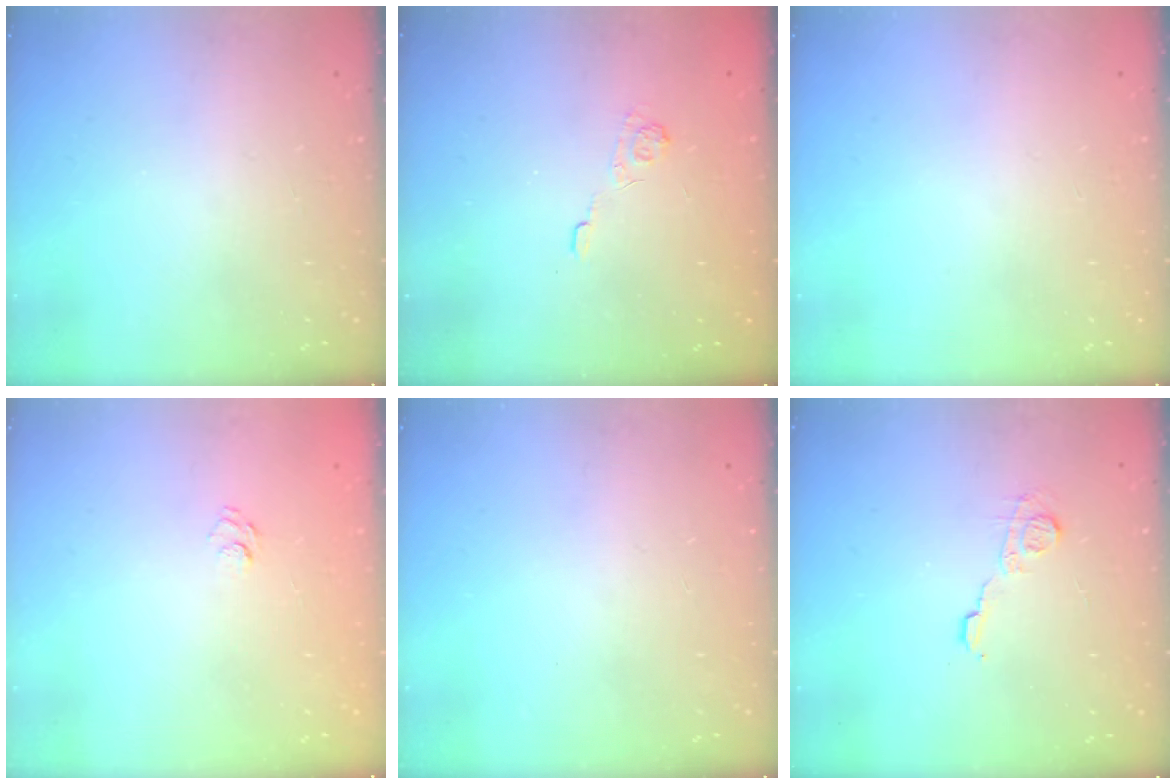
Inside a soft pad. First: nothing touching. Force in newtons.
{"total": 3.7, "press": 3.4, "slide": 1.4}
{"total": 0.0}
{"total": 5.8, "press": 5.7, "slide": 1.1}
{"total": 0.0}
{"total": 7.3, "press": 7.2, "slide": 0.4}